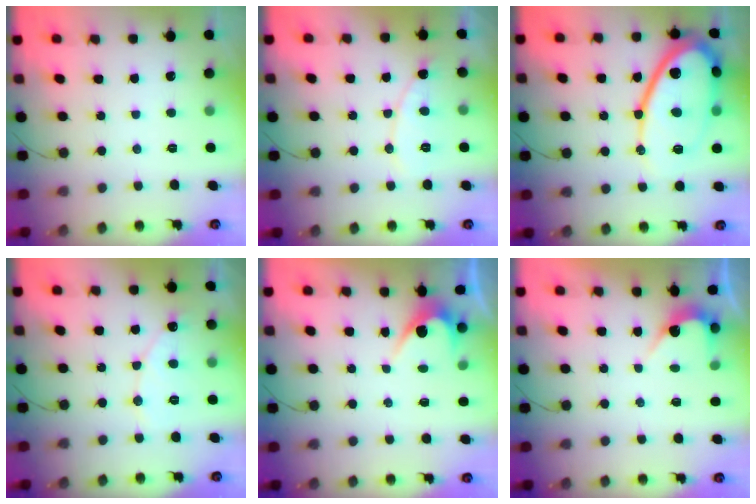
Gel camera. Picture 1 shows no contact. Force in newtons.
{"total": 7.8, "press": 7.7, "slide": 0.3}
{"total": 21.2, "press": 21.2, "slide": 1.8}
{"total": 7.8, "press": 7.8, "slide": 0.3}
{"total": 2.8, "press": 2.8, "slide": 0.2}
{"total": 3.6, "press": 3.6, "slide": 0.3}